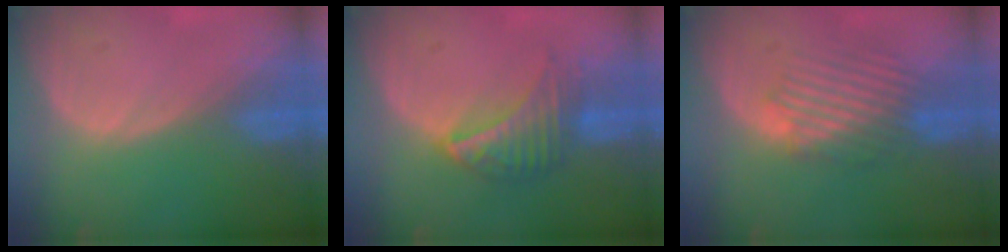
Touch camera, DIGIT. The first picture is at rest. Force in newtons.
{"total": 6.3, "press": 6.1, "slide": 1.6}
{"total": 5.9, "press": 5.7, "slide": 1.6}